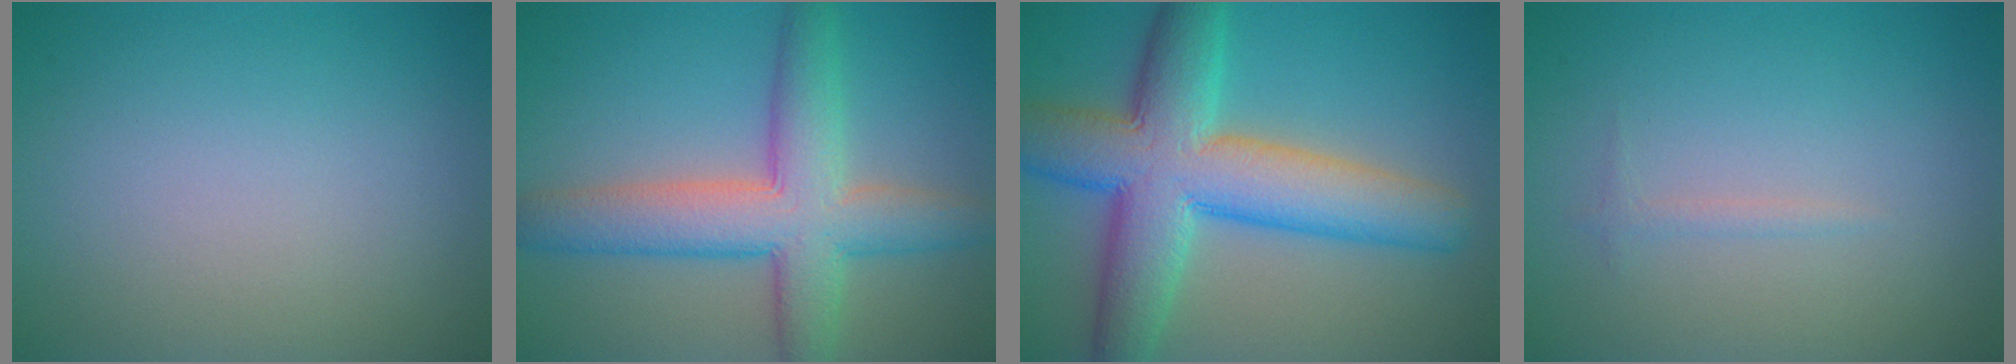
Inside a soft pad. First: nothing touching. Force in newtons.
{"total": 7.6, "press": 7.6, "slide": 0.4}
{"total": 10.7, "press": 10.7, "slide": 0.3}
{"total": 0.7, "press": 0.7, "slide": 0.1}